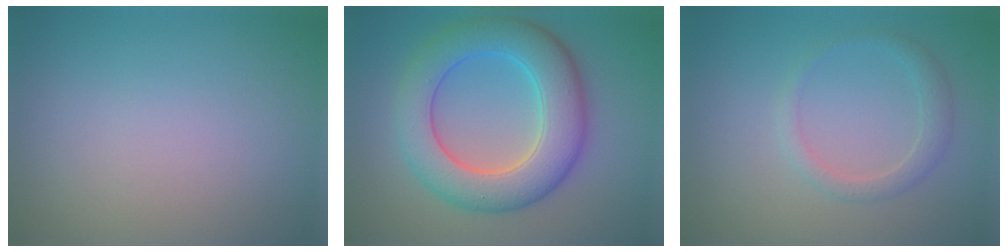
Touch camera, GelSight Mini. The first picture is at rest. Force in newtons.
{"total": 8.1, "press": 8.1, "slide": 0.1}
{"total": 1.8, "press": 1.8, "slide": 0.1}